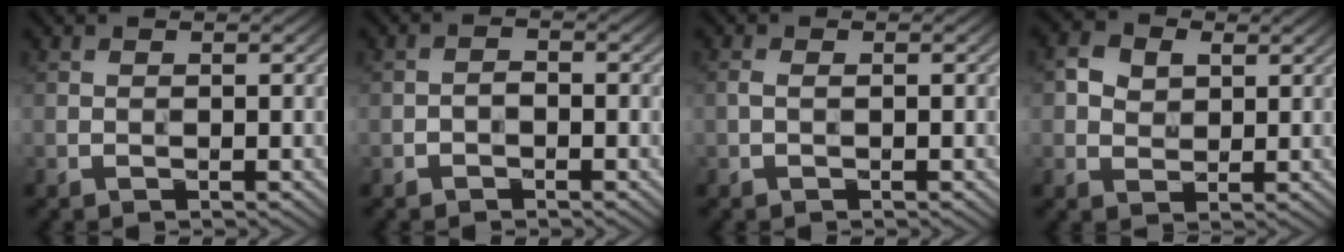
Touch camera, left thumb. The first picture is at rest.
{"total": 1.3, "force": [-0.8, 0.7, 0.7], "torque": [-0.012, 0.003, -0.019]}
{"total": 0.9, "force": [-0.1, 0.3, 0.9], "torque": [-0.021, 0.002, -0.004]}
{"total": 4.0, "force": [1.4, 3.1, 2.1], "torque": [-0.049, 0.003, 0.022]}